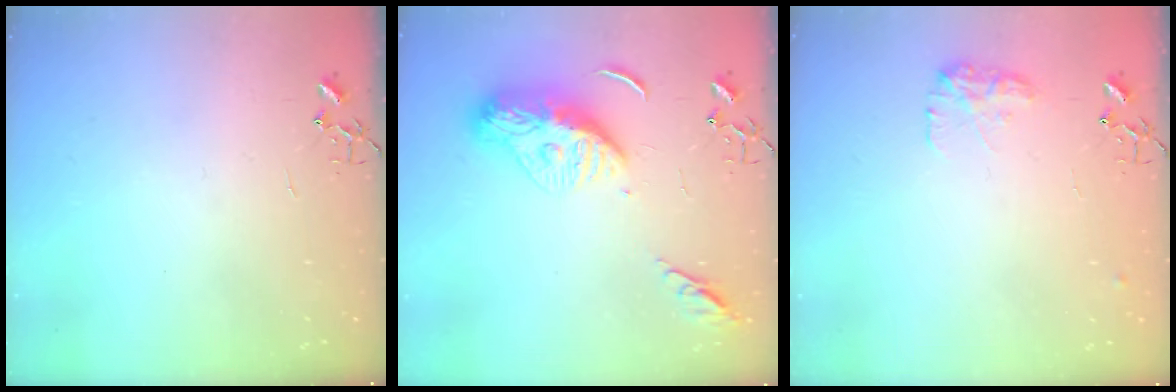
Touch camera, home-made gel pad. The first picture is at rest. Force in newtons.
{"total": 13.0, "press": 13.0, "slide": 1.1}
{"total": 9.5, "press": 9.5, "slide": 0.4}